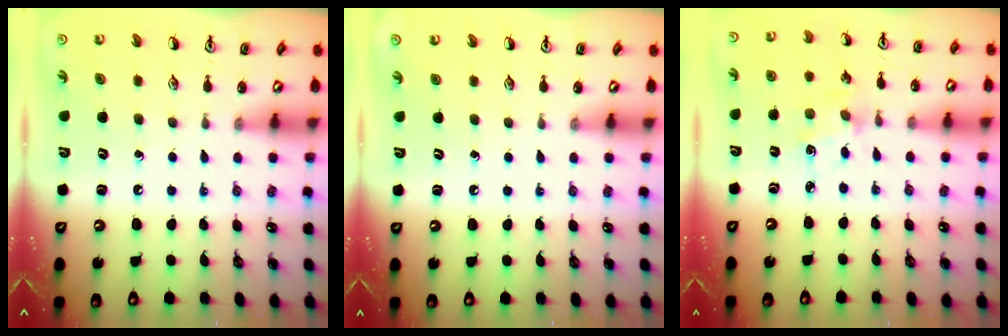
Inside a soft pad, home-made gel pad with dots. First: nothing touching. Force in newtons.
{"total": 0.0}
{"total": 2.7, "press": 2.6, "slide": 0.3}